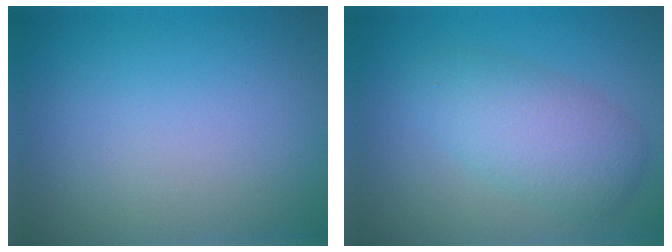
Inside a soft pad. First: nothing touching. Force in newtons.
{"total": 4.5, "press": 4.5, "slide": 0.1}